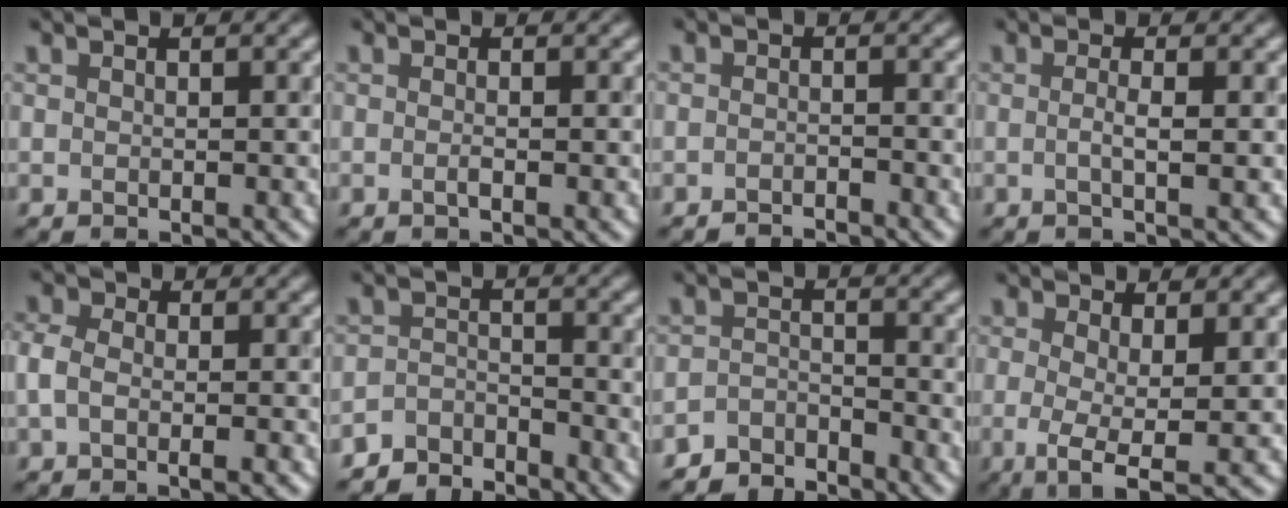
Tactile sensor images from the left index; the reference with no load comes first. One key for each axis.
{"total": 0.8, "fx": -0.3, "fy": 0.3, "fz": 0.7, "tx": -0.006, "ty": 0.003, "tz": -0.005}
{"total": 2.0, "fx": -2.0, "fy": 0.1, "fz": 0.1, "tx": 0.009, "ty": 0.001, "tz": -0.035}
{"total": 1.7, "fx": -0.1, "fy": 0.5, "fz": 1.6, "tx": -0.024, "ty": 0.005, "tz": -0.004}
{"total": 3.2, "fx": -0.9, "fy": 1.9, "fz": 2.4, "tx": -0.049, "ty": 0.006, "tz": -0.019}
{"total": 3.7, "fx": -3.6, "fy": 0.9, "fz": -0.1, "tx": 0.007, "ty": 0.008, "tz": -0.072}
{"total": 3.4, "fx": -3.3, "fy": 0.7, "fz": -0.1, "tx": 0.006, "ty": 0.007, "tz": -0.068}
{"total": 4.1, "fx": -0.9, "fy": 1.3, "fz": 3.8, "tx": -0.073, "ty": -0.007, "tz": -0.013}